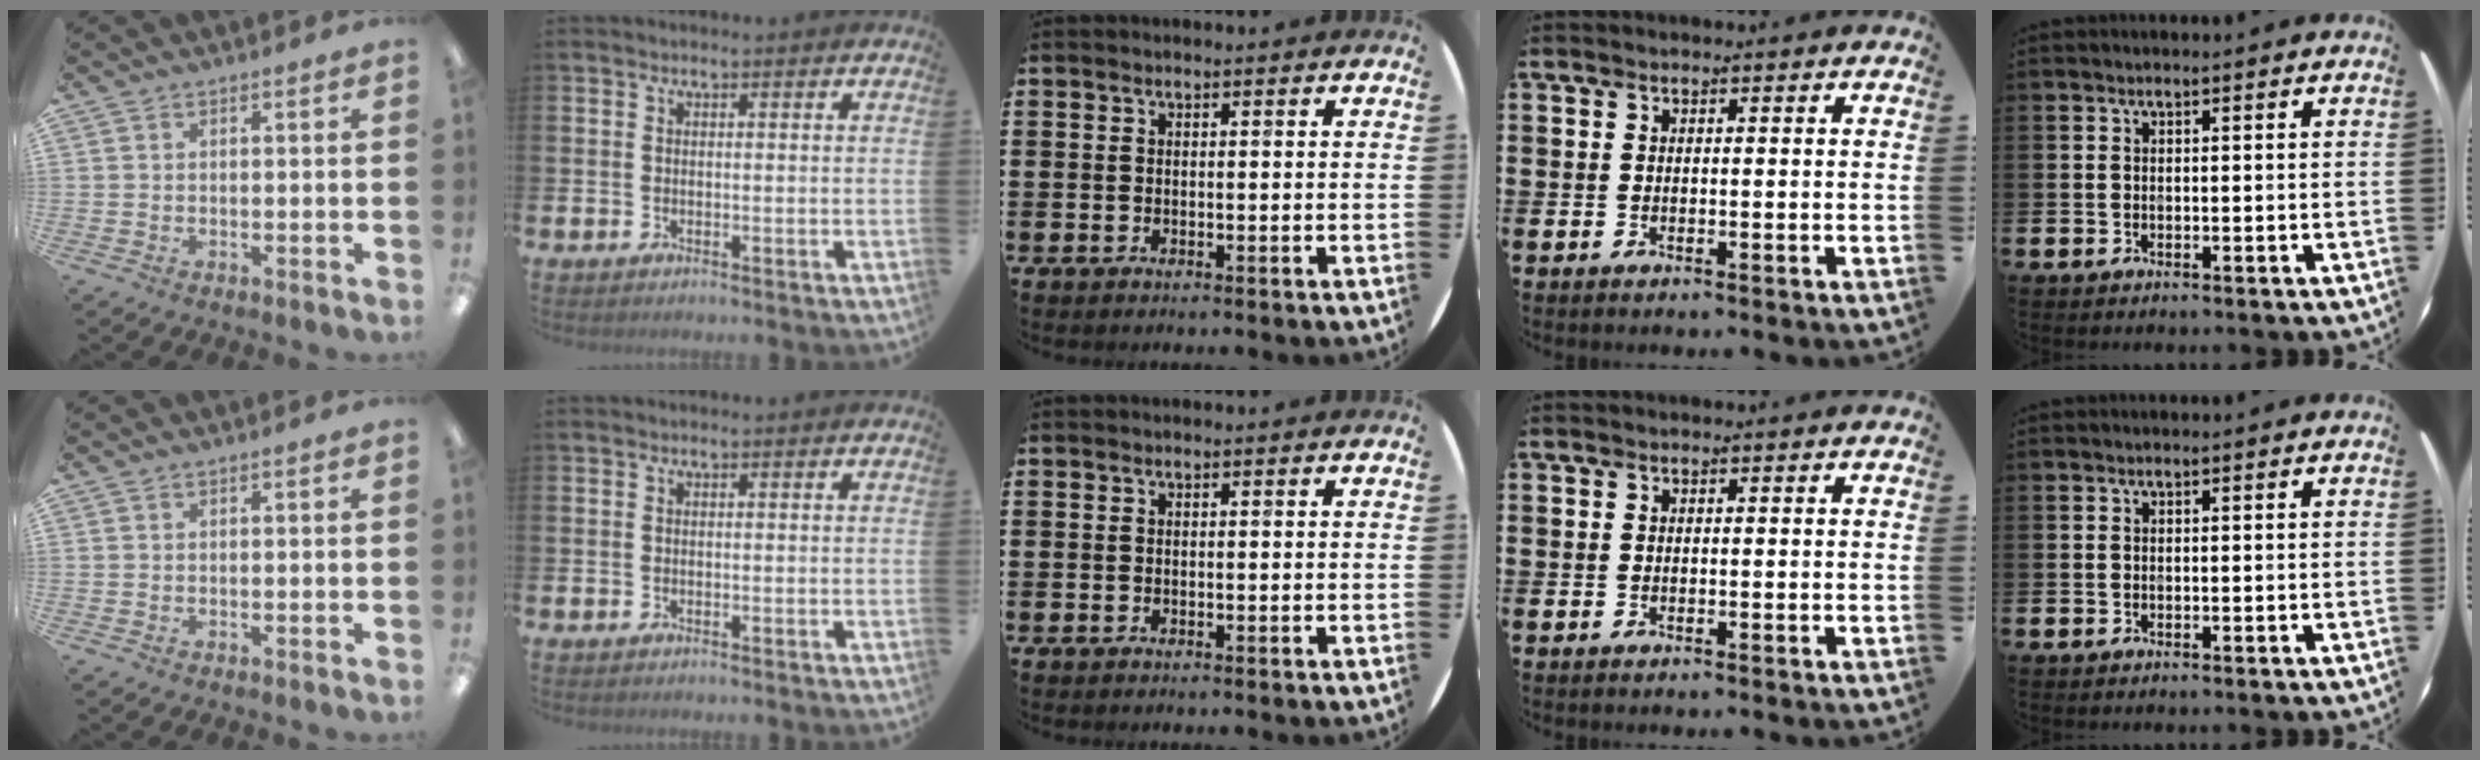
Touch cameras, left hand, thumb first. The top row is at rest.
{}